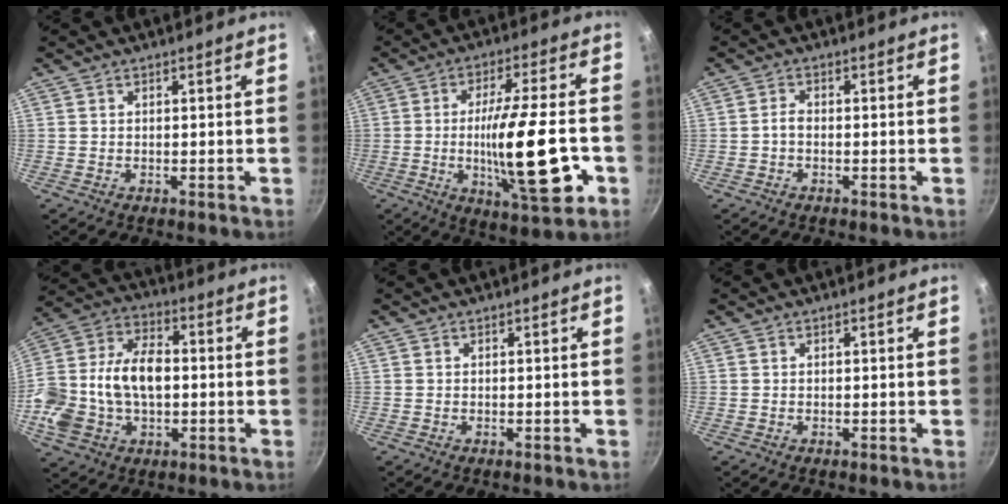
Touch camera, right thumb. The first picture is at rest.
{"total": 18.5, "force": [-4.1, 4.5, 17.5], "torque": [-0.276, 0.004, -0.064]}
{"total": 1.6, "force": [-0.6, 0.9, 1.2], "torque": [-0.025, 0.011, -0.017]}
{"total": 20.0, "force": [-0.9, 13.4, 14.9], "torque": [-0.286, 0.038, -0.018]}
{"total": 0.0}
{"total": 0.0}